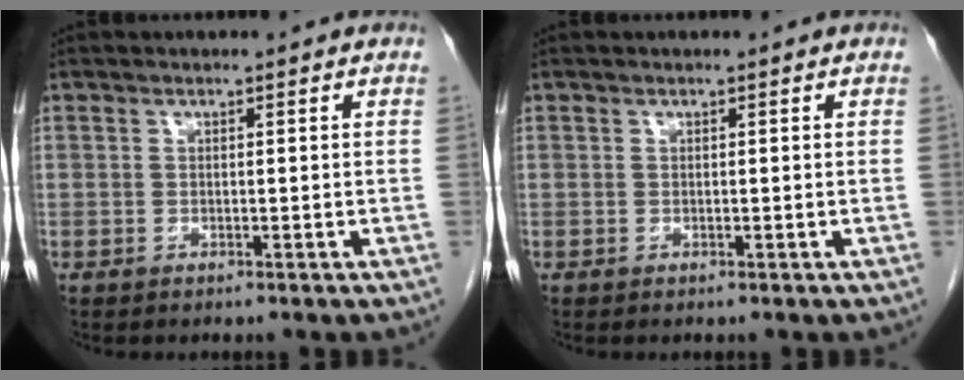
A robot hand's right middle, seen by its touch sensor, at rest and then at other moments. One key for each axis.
{"total": 0.0}